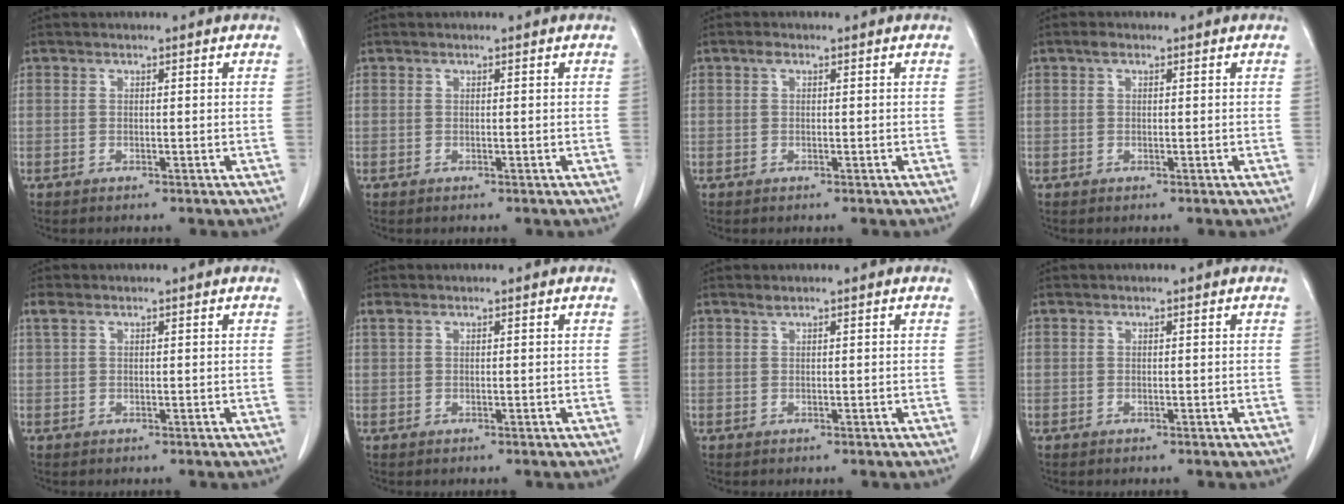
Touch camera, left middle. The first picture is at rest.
{"total": 0.0}
{"total": 0.7, "force": [0.3, 0.4, 0.5], "torque": [-0.009, 0.004, 0.004]}
{"total": 0.8, "force": [0.4, 0.3, 0.5], "torque": [-0.010, 0.007, 0.006]}
{"total": 1.3, "force": [0.9, 0.6, 0.8], "torque": [-0.026, 0.017, 0.021]}
{"total": 0.8, "force": [0.6, 0.3, 0.5], "torque": [-0.016, 0.016, 0.014]}
{"total": 0.5, "force": [0.5, -0.1, 0.2], "torque": [-0.012, 0.000, 0.014]}
{"total": 0.0}